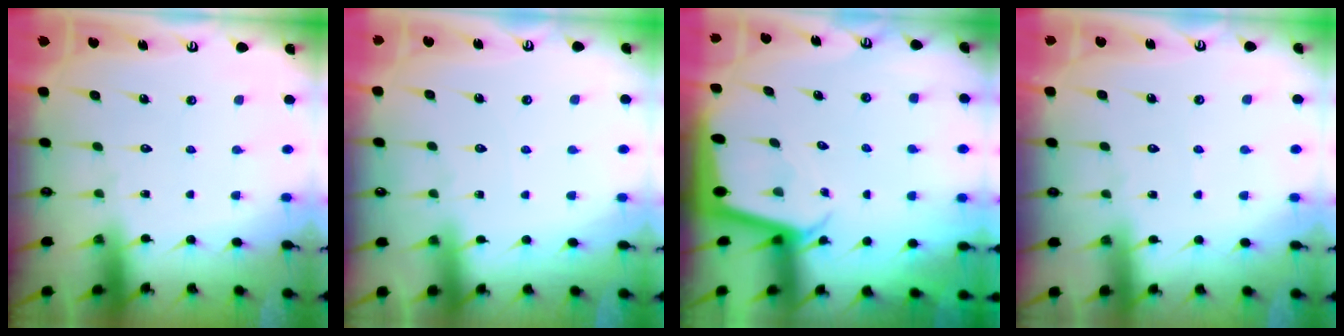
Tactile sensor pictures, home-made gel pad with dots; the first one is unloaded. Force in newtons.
{"total": 2.3, "press": 2.3, "slide": 0.4}
{"total": 2.0, "press": 2.0, "slide": 0.1}
{"total": 2.0, "press": 2.0, "slide": 0.3}